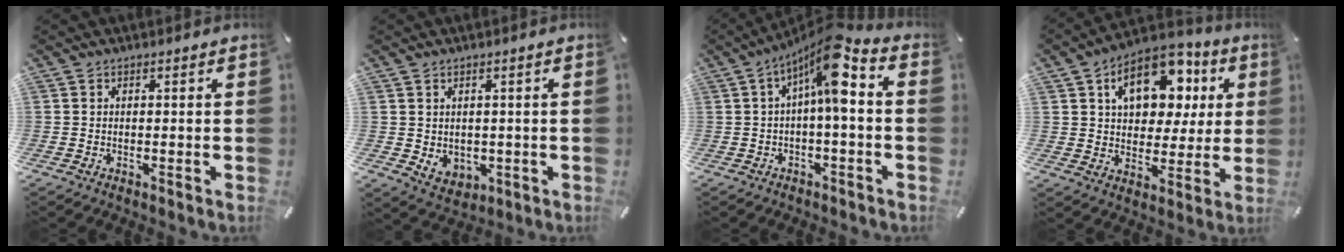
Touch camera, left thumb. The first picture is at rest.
{"total": 4.2, "force": [1.1, 3.9, 1.0], "torque": [-0.011, -0.012, 0.019]}
{"total": 11.3, "force": [2.4, 3.3, 10.5], "torque": [-0.176, -0.019, 0.037]}
{"total": 16.1, "force": [6.8, 10.7, 9.9], "torque": [-0.147, -0.022, 0.122]}